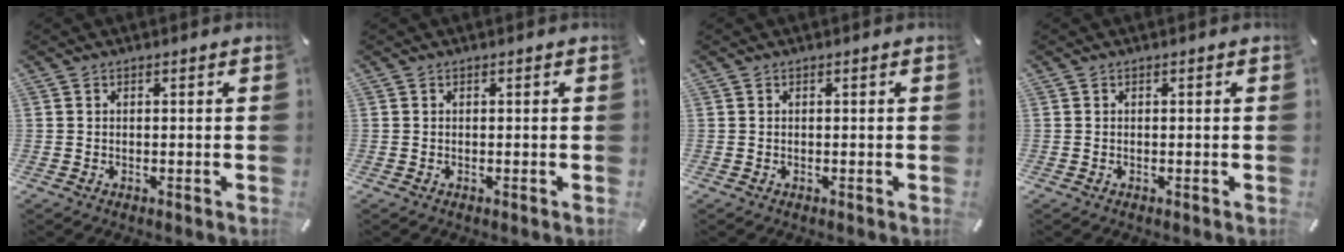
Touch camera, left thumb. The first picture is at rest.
{"total": 0.0}
{"total": 0.0}
{"total": 0.0}